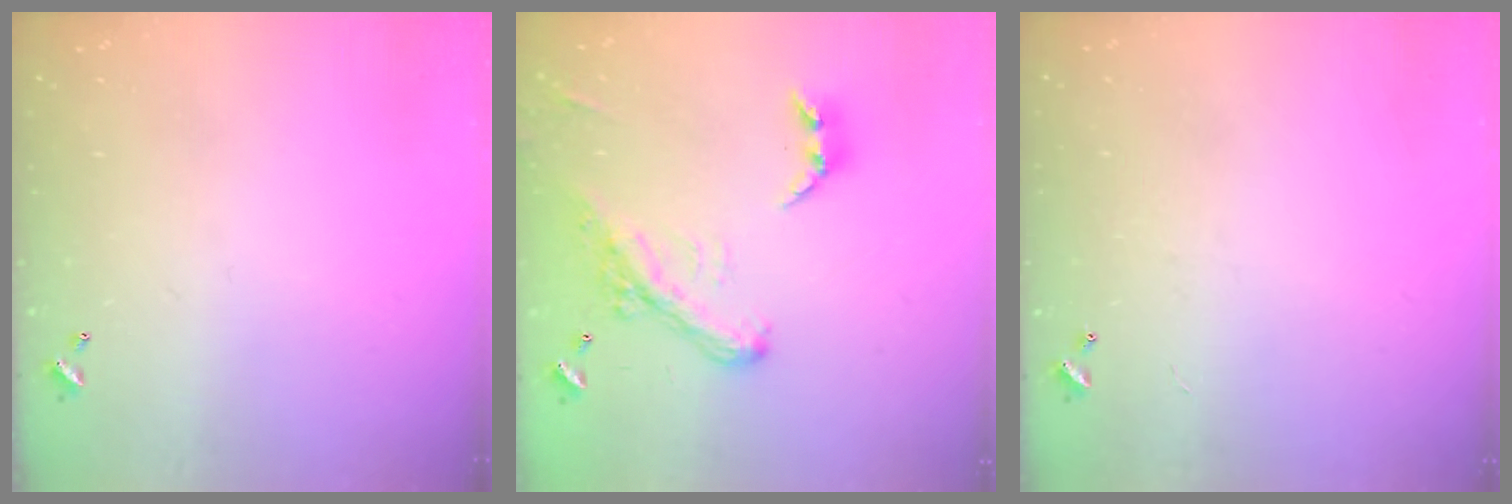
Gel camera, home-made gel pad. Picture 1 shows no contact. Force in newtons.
{"total": 5.9, "press": 5.8, "slide": 1.4}
{"total": 2.4, "press": 2.4, "slide": 0.3}